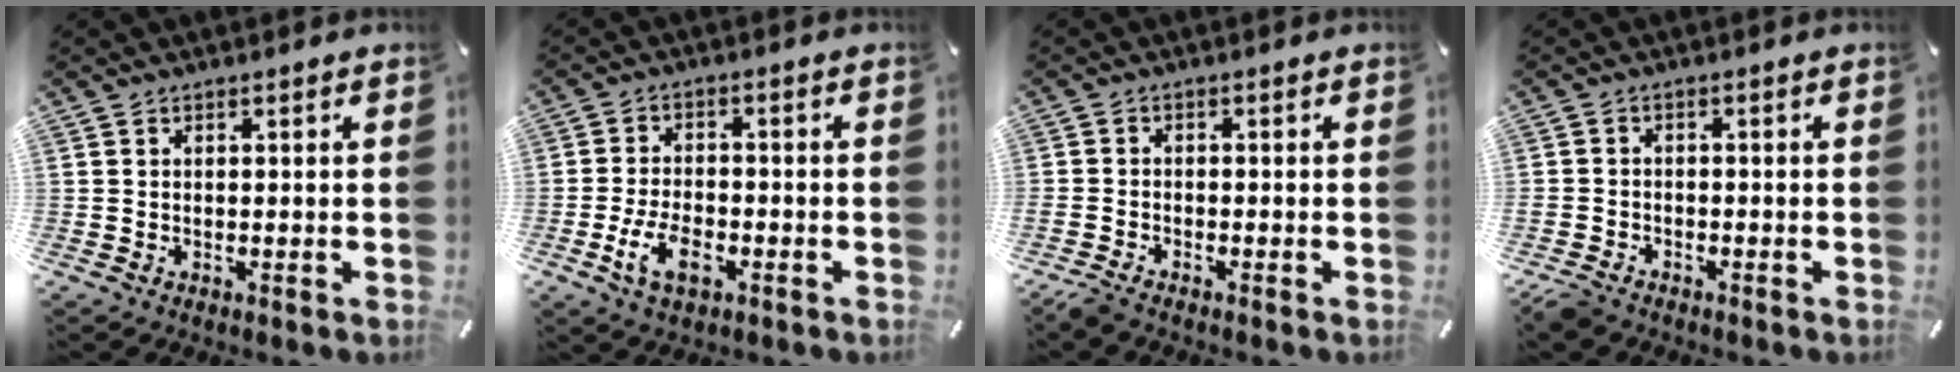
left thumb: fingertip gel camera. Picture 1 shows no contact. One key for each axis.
{"total": 7.9, "fx": -3.3, "fy": 4.3, "fz": 5.7, "tx": -0.129, "ty": 0.003, "tz": -0.061}
{"total": 2.3, "fx": -2.0, "fy": 0.6, "fz": 0.9, "tx": -0.029, "ty": 0.004, "tz": -0.042}
{"total": 2.9, "fx": -2.3, "fy": 1.6, "fz": 0.7, "tx": -0.024, "ty": 0.011, "tz": -0.050}